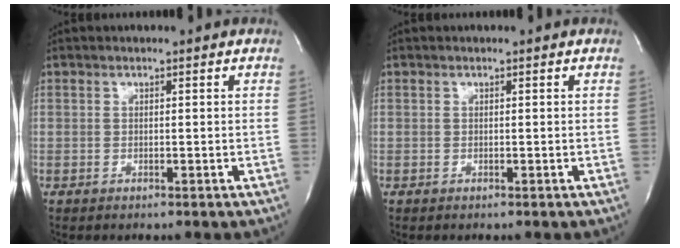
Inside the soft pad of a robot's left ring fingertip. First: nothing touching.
{"total": 0.0}